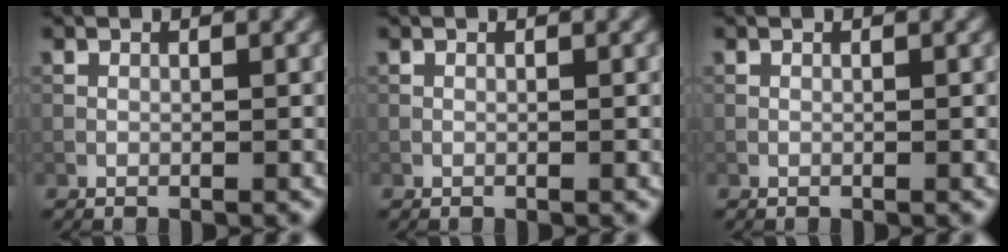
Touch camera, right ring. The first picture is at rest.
{"total": 0.0}
{"total": 0.0}